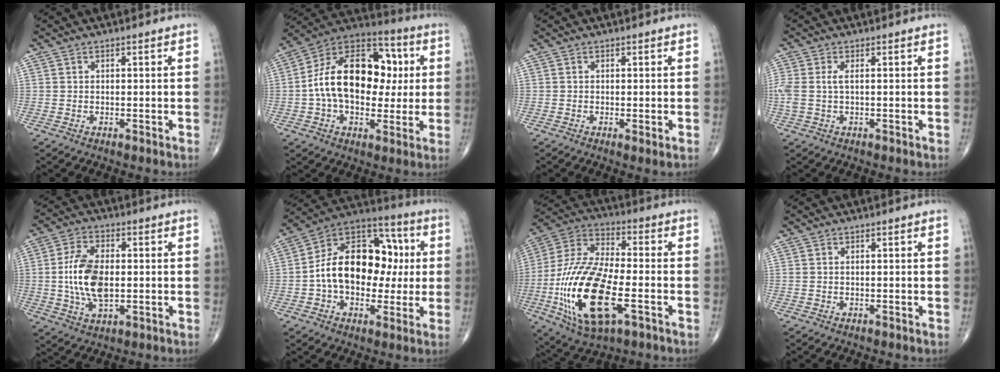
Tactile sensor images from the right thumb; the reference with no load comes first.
{"total": 21.9, "force": [1.5, 14.0, 16.7], "torque": [-0.247, 0.028, 0.017]}
{"total": 1.2, "force": [-0.3, 0.1, 1.2], "torque": [-0.024, -0.006, -0.006]}
{"total": 3.7, "force": [0.3, 1.6, 3.3], "torque": [-0.105, 0.011, 0.009]}
{"total": 11.6, "force": [-0.2, 6.2, 9.8], "torque": [-0.190, 0.002, -0.002]}
{"total": 20.5, "force": [0.4, 13.8, 15.2], "torque": [-0.203, 0.040, -0.001]}
{"total": 24.1, "force": [-6.6, 10.5, 20.7], "torque": [-0.441, 0.009, -0.111]}
{"total": 0.5, "force": [0.1, 0.2, 0.5], "torque": [-0.017, 0.005, 0.004]}